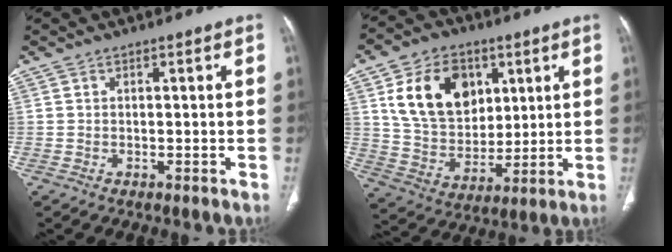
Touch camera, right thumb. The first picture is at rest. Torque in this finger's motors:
{"motor_torque": [0.45, 2.27, 0.23, -0.11, 0.04]}